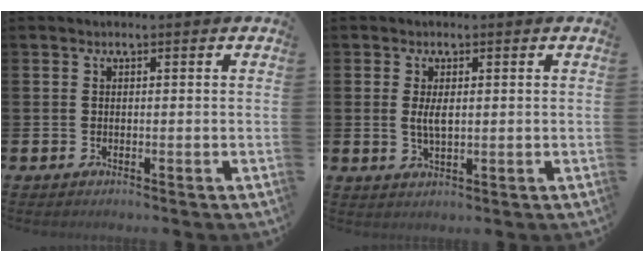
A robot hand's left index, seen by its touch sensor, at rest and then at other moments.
{"total": 2.6, "force": [0.5, 1.0, 2.4], "torque": [-0.048, 0.004, 0.006]}